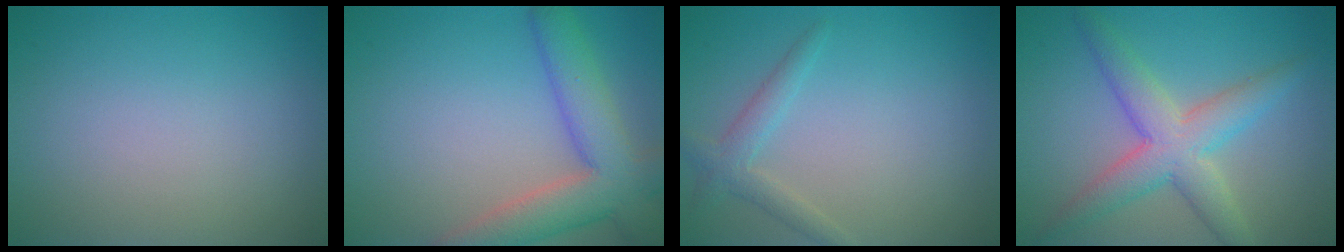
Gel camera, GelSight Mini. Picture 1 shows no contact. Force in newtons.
{"total": 6.9, "press": 6.8, "slide": 0.5}
{"total": 2.0, "press": 2.0, "slide": 0.1}
{"total": 5.4, "press": 5.4, "slide": 0.1}